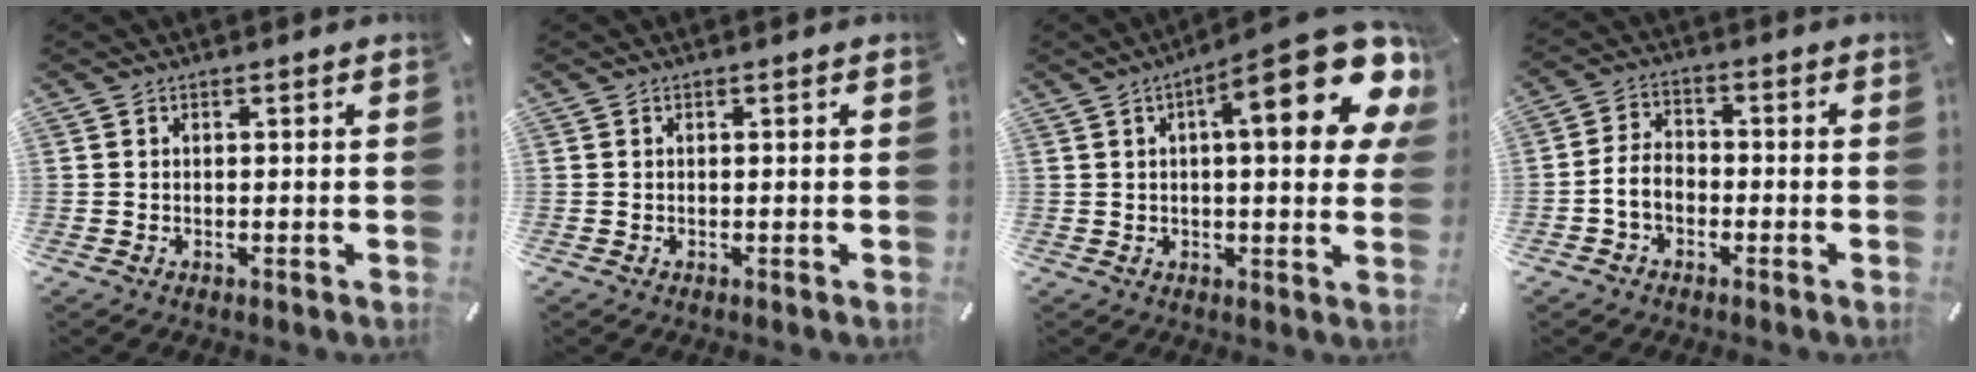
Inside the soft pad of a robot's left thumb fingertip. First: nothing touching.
{"total": 0.0}
{"total": 21.5, "force": [8.3, 6.4, 18.8], "torque": [-0.253, -0.049, 0.118]}
{"total": 5.8, "force": [-2.2, 4.1, 3.5], "torque": [-0.072, 0.014, -0.042]}